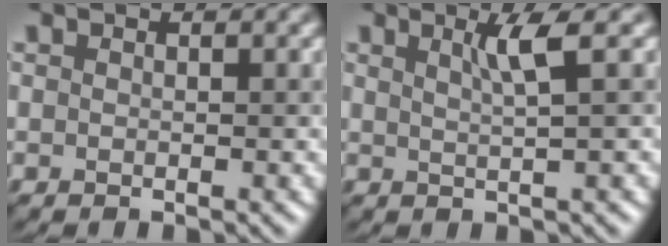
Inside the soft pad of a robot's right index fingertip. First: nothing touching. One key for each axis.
{"total": 2.1, "fx": 1.0, "fy": 0.2, "fz": 1.8, "tx": -0.036, "ty": 0.002, "tz": 0.019}